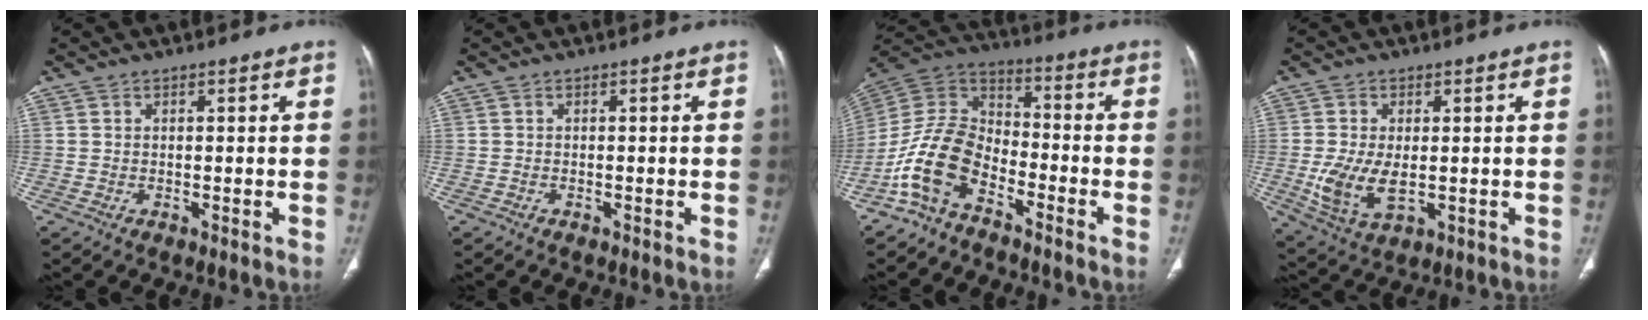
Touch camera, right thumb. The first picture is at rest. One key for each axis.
{"total": 0.0}
{"total": 12.6, "fx": -7.1, "fy": 7.2, "fz": 7.5, "tx": -0.141, "ty": 0.066, "tz": -0.152}
{"total": 8.9, "fx": -0.8, "fy": 4.9, "fz": 7.4, "tx": -0.148, "ty": -0.012, "tz": -0.005}